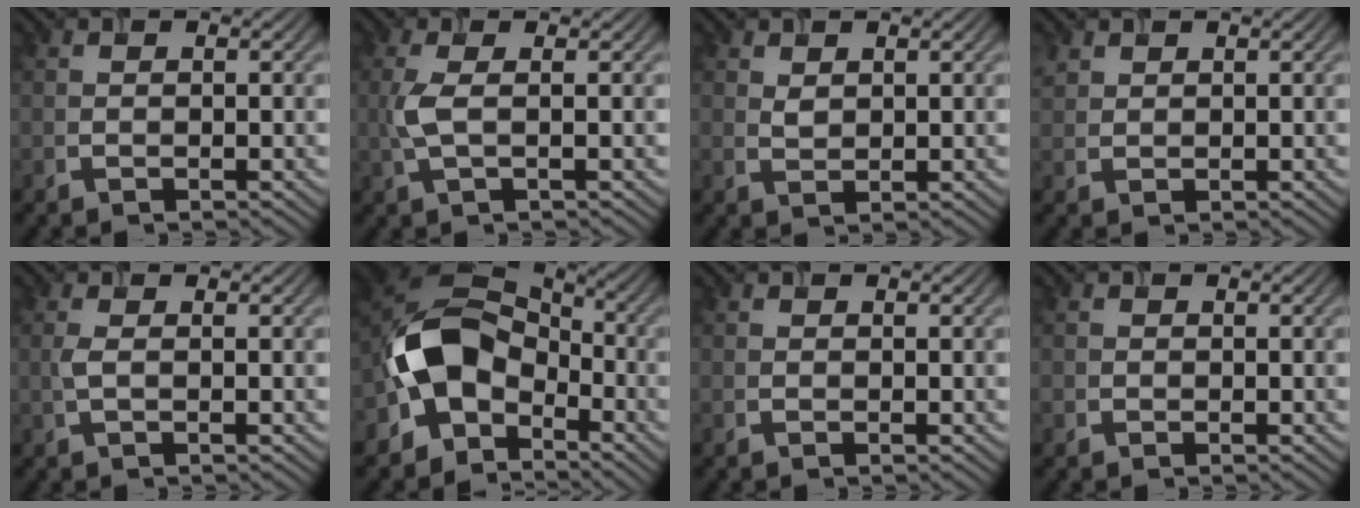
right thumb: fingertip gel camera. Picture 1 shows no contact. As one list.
[{"total": 3.2, "force": [0.1, 0.9, 3.0], "torque": [-0.077, 0.004, 0.000]}, {"total": 1.4, "force": [1.0, 0.7, 0.6], "torque": [-0.016, 0.000, 0.021]}, {"total": 1.6, "force": [1.2, 1.0, 0.4], "torque": [-0.017, 0.004, 0.029]}, {"total": 1.4, "force": [0.0, 0.4, 1.4], "torque": [-0.037, 0.003, -0.001]}, {"total": 11.4, "force": [-4.2, 8.0, 6.9], "torque": [-0.135, 0.006, -0.099]}, {"total": 0.0}, {"total": 0.7, "force": [-0.3, 0.6, 0.0], "torque": [0.002, -0.005, -0.008]}]